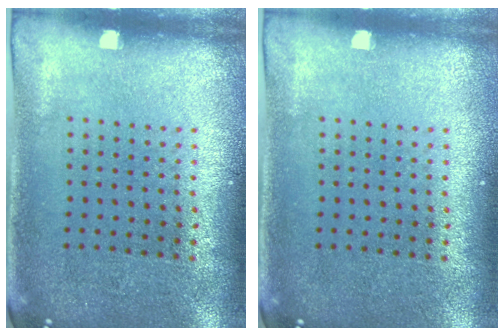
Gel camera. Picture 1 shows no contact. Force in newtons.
{"total": 0.0}